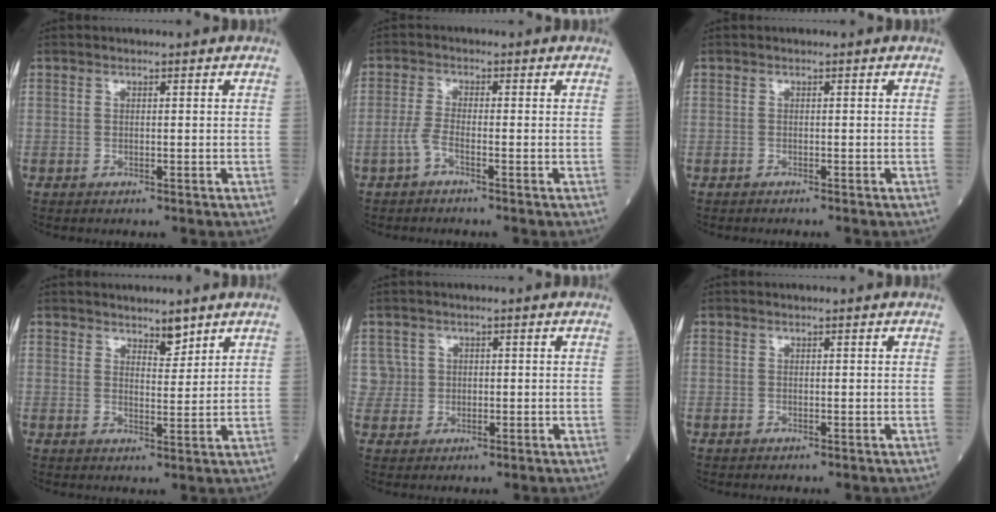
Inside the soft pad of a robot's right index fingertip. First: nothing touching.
{"total": 2.4, "force": [-1.3, 0.2, 1.9], "torque": [-0.047, -0.001, -0.032]}
{"total": 1.0, "force": [-0.9, -0.1, 0.4], "torque": [-0.002, 0.002, -0.009]}
{"total": 2.8, "force": [2.5, 0.8, 1.0], "torque": [-0.016, -0.006, 0.046]}
{"total": 2.7, "force": [0.7, 2.6, -0.4], "torque": [0.020, 0.008, 0.010]}
{"total": 0.0}